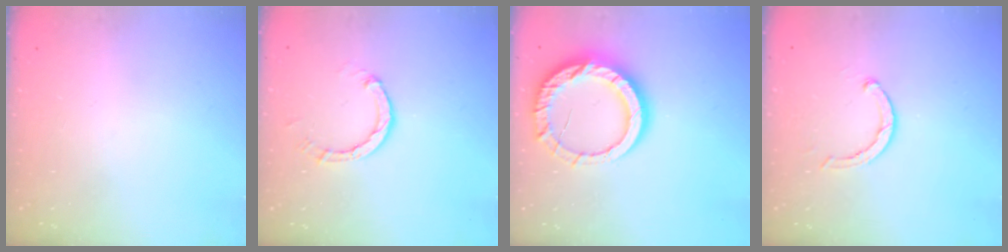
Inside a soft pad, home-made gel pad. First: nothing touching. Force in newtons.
{"total": 3.0, "press": 3.0, "slide": 0.3}
{"total": 13.7, "press": 13.7, "slide": 1.3}
{"total": 3.5, "press": 3.4, "slide": 0.6}